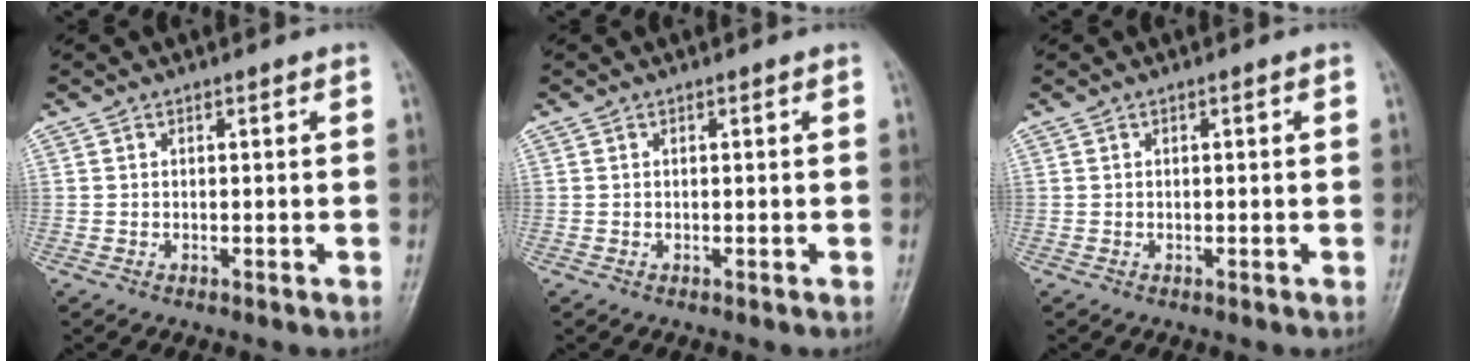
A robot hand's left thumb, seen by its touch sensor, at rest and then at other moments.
{"total": 0.0}
{"total": 0.0}